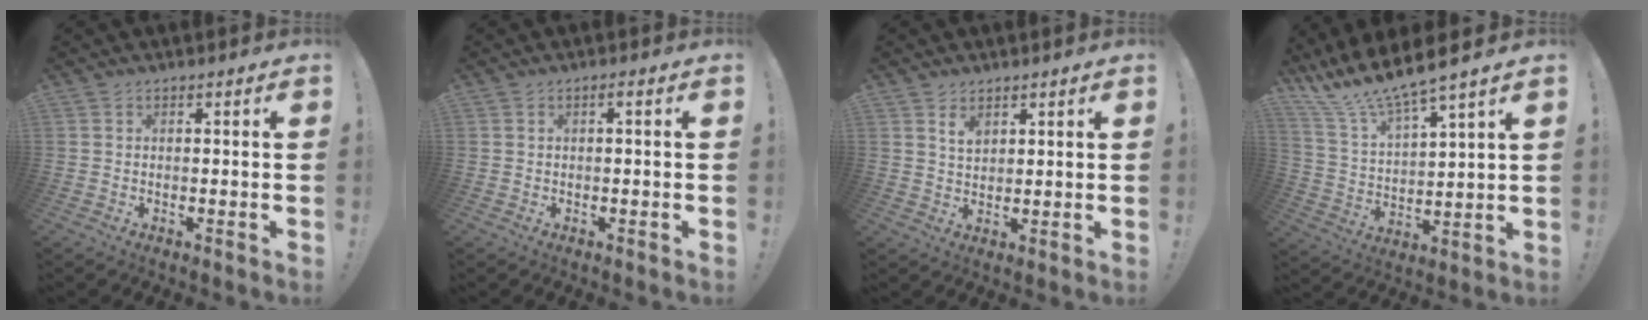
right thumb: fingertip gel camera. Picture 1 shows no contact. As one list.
[{"total": 1.0, "force": [-0.2, 0.1, 1.0], "torque": [-0.024, 0.004, -0.004]}, {"total": 4.0, "force": [2.4, 2.3, 2.2], "torque": [-0.030, -0.014, 0.042]}, {"total": 12.0, "force": [10.9, 0.5, 5.1], "torque": [-0.127, -0.087, 0.190]}]